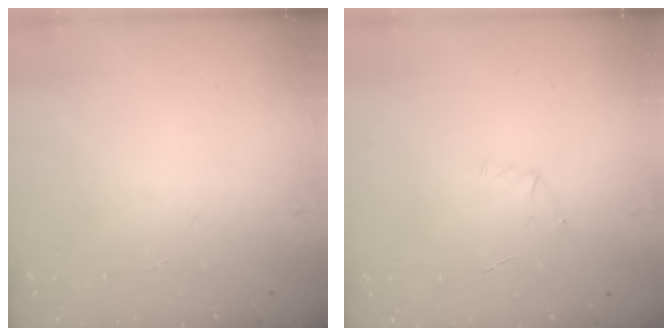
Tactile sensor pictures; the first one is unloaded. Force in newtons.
{"total": 4.7, "press": 4.5, "slide": 1.3}